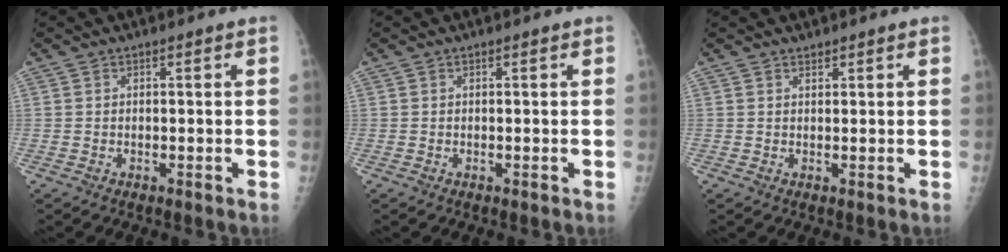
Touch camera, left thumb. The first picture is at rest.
{"total": 0.0}
{"total": 0.8, "force": [0.7, 0.4, 0.2], "torque": [0.002, -0.006, 0.011]}